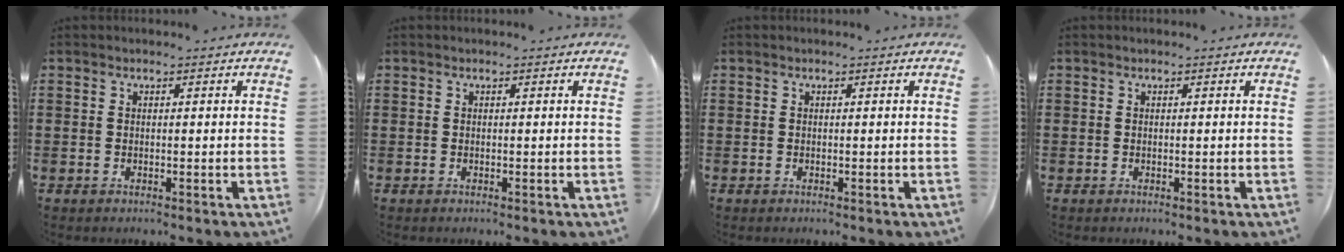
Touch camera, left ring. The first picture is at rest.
{"total": 0.0}
{"total": 0.0}
{"total": 0.0}